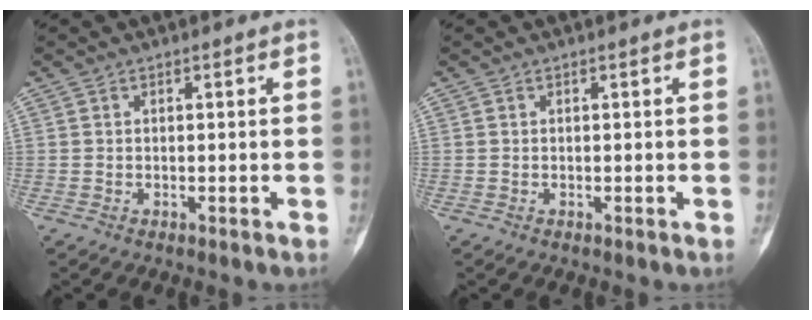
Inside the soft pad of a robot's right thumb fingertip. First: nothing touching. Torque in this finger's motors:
{"motor_torque": [0.10, -0.13, -0.06, 0.06, 0.07]}